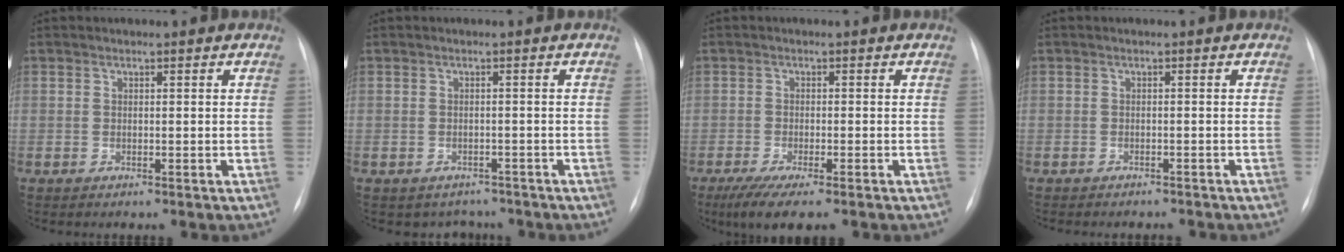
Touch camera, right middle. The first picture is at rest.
{"total": 3.8, "force": [-3.1, 2.1, -0.1], "torque": [0.006, 0.015, -0.039]}
{"total": 6.4, "force": [-4.5, 0.8, 4.4], "torque": [-0.074, -0.018, -0.071]}
{"total": 4.8, "force": [-4.4, 1.4, 1.4], "torque": [-0.013, 0.001, -0.050]}